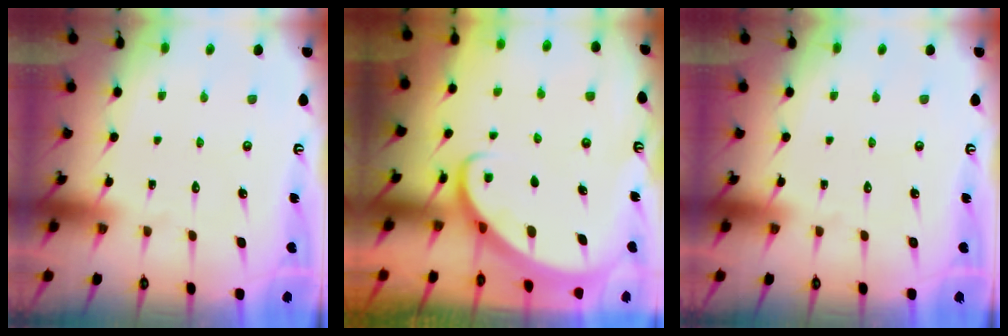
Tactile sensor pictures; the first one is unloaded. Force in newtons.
{"total": 2.6, "press": 2.6, "slide": 0.3}
{"total": 0.0}